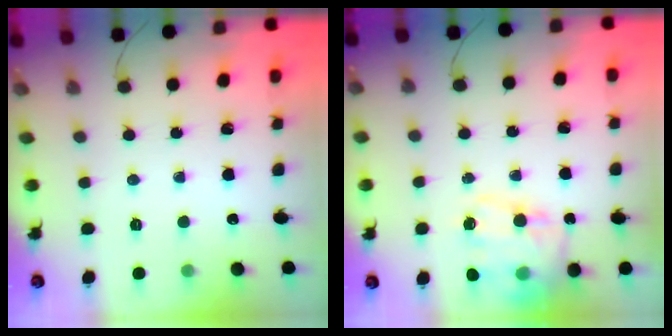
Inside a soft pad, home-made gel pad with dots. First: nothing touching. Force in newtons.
{"total": 16.9, "press": 16.5, "slide": 3.8}